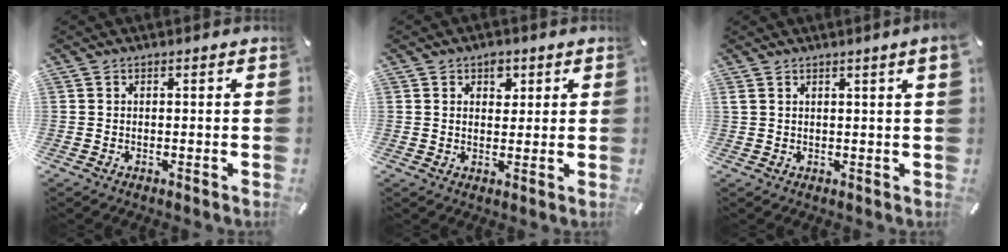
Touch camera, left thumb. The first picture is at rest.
{"total": 3.7, "force": [1.7, 2.7, 1.7], "torque": [-0.006, -0.008, 0.024]}
{"total": 2.8, "force": [1.3, -0.1, 2.5], "torque": [-0.047, -0.003, 0.022]}